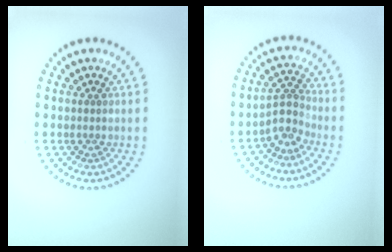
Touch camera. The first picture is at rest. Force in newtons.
{"total": 2.5, "press": 1.7, "slide": 1.8}